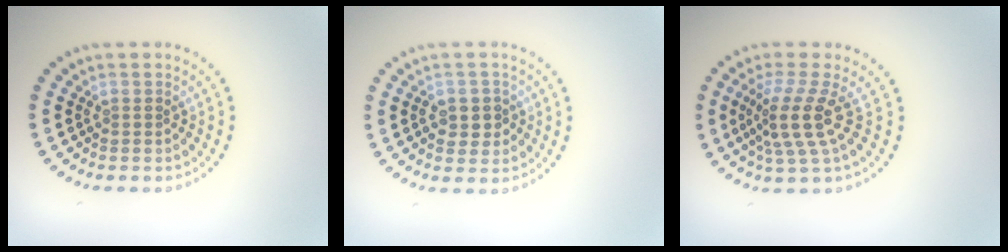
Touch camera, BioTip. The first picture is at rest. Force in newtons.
{"total": 1.9, "press": 1.8, "slide": 0.2}
{"total": 3.9, "press": 2.8, "slide": 2.7}